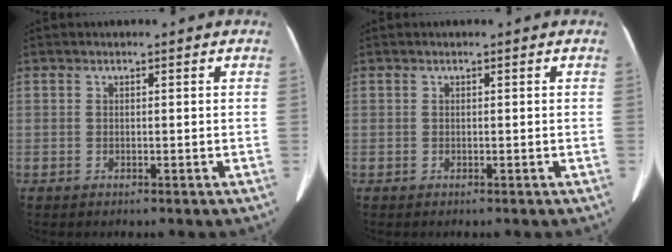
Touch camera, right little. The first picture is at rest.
{"total": 0.0}